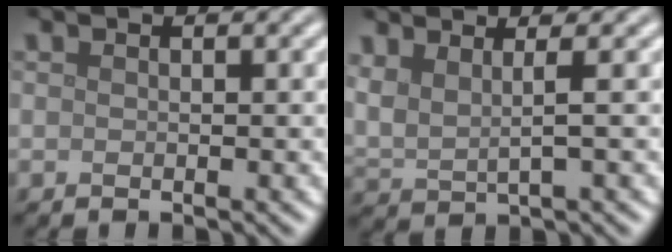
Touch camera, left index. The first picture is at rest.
{"total": 2.7, "force": [1.7, 0.8, 1.9], "torque": [-0.039, -0.002, 0.030]}